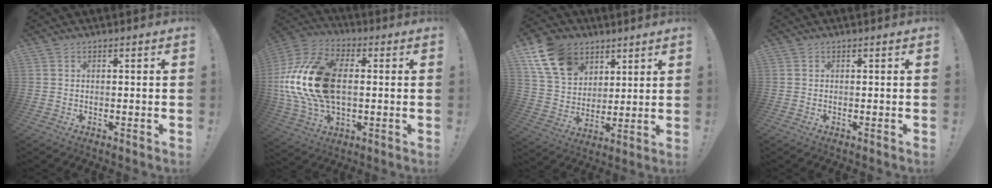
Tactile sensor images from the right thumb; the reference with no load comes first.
{"total": 23.5, "force": [1.2, 14.8, 18.2], "torque": [-0.346, 0.017, 0.031]}
{"total": 15.9, "force": [8.7, 11.2, 7.1], "torque": [-0.135, -0.037, 0.173]}
{"total": 0.0}